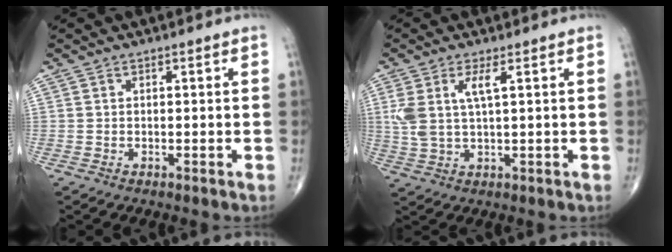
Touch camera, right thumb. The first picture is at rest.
{"total": 5.4, "force": [1.7, 1.6, 4.9], "torque": [-0.126, -0.006, 0.043]}